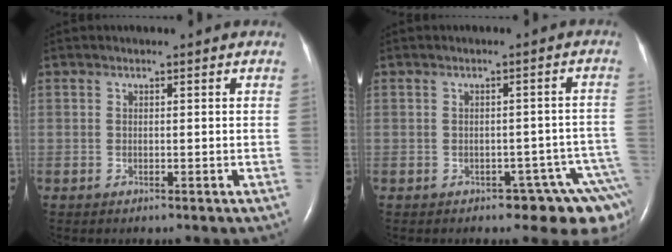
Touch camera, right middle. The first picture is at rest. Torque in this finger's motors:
{"motor_torque": [0.15, -0.05, 0.09, 0.01]}